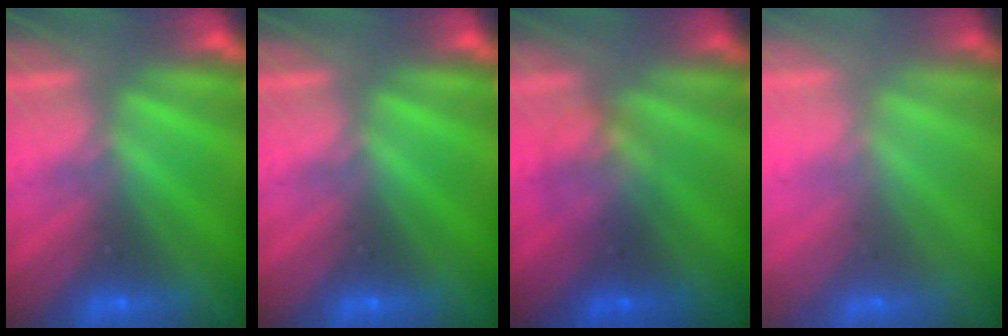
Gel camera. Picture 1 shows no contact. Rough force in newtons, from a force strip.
{"total": 0.0}
{"total": 1.6}
{"total": 2.1}